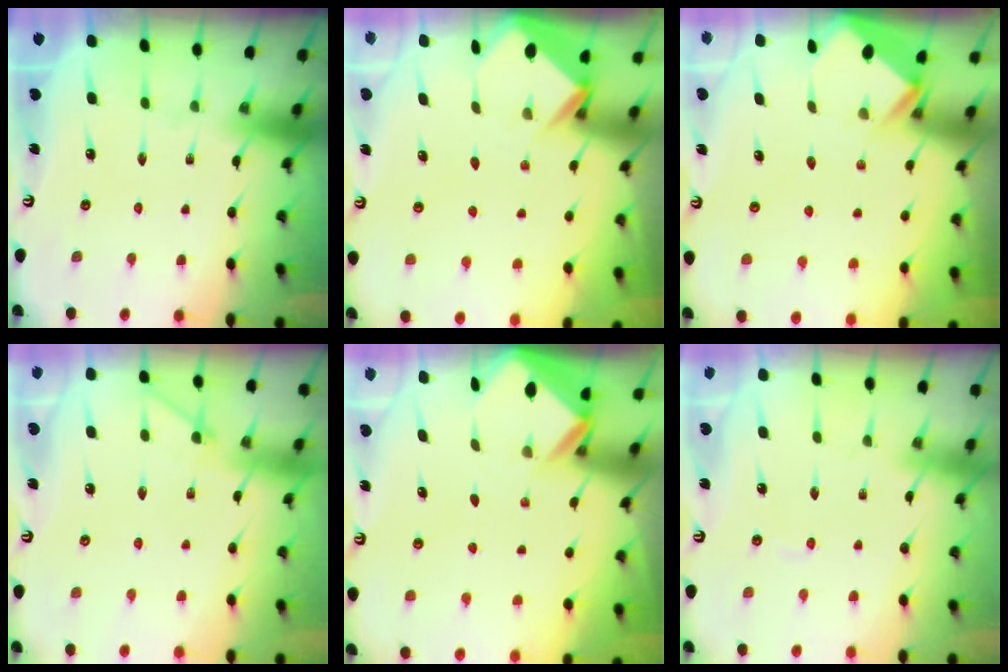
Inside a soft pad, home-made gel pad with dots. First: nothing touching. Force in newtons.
{"total": 3.9, "press": 3.9, "slide": 0.2}
{"total": 2.9, "press": 2.9, "slide": 0.2}
{"total": 4.6, "press": 4.6, "slide": 0.5}
{"total": 2.7, "press": 2.7, "slide": 0.2}
{"total": 1.5, "press": 1.4, "slide": 0.2}